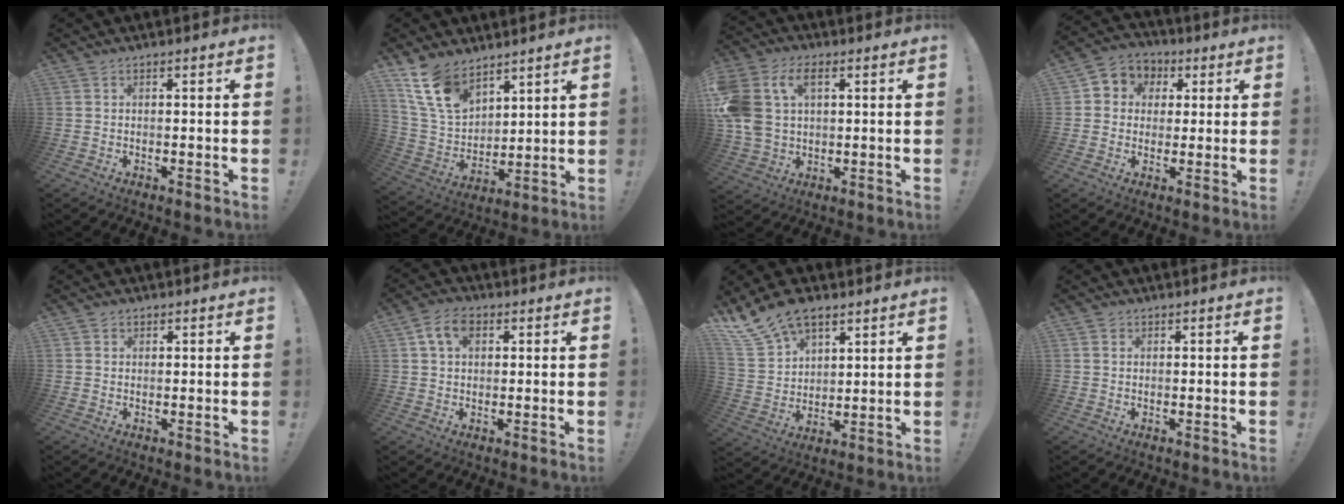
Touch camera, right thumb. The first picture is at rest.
{"total": 14.7, "force": [10.3, 8.0, 6.8], "torque": [-0.142, -0.061, 0.200]}
{"total": 14.5, "force": [4.4, 10.2, 9.2], "torque": [-0.208, -0.011, 0.084]}
{"total": 6.5, "force": [0.3, 6.3, 1.8], "torque": [-0.021, 0.006, 0.011]}
{"total": 1.3, "force": [0.8, 1.0, 0.2], "torque": [0.003, -0.001, 0.013]}
{"total": 7.3, "force": [2.7, 4.9, 4.6], "torque": [-0.078, 0.007, 0.051]}
{"total": 13.5, "force": [9.8, 7.5, 5.5], "torque": [-0.114, -0.055, 0.190]}
{"total": 0.9, "force": [0.6, 0.7, 0.1], "torque": [0.003, -0.002, 0.010]}